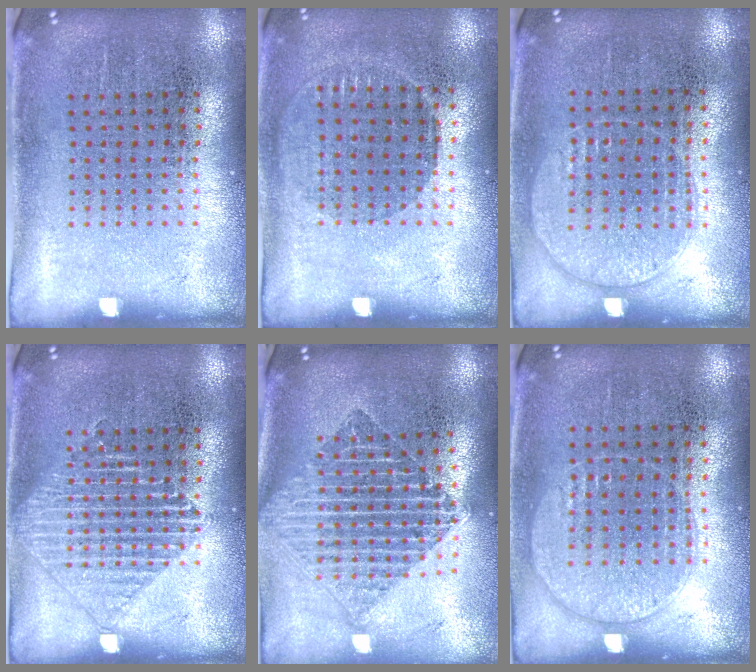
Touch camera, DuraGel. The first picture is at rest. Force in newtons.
{"total": 0.9, "press": 0.8, "slide": 0.3}
{"total": 1.0, "press": 0.9, "slide": 0.4}
{"total": 2.2, "press": 2.1, "slide": 0.4}
{"total": 2.2, "press": 1.8, "slide": 1.3}
{"total": 1.0, "press": 0.9, "slide": 0.4}